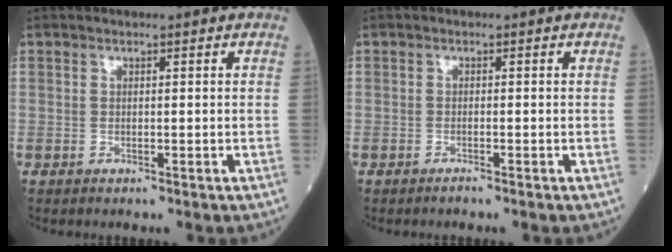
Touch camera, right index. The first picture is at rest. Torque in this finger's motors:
{"motor_torque": [0.22, -0.05, 0.09, 0.01]}